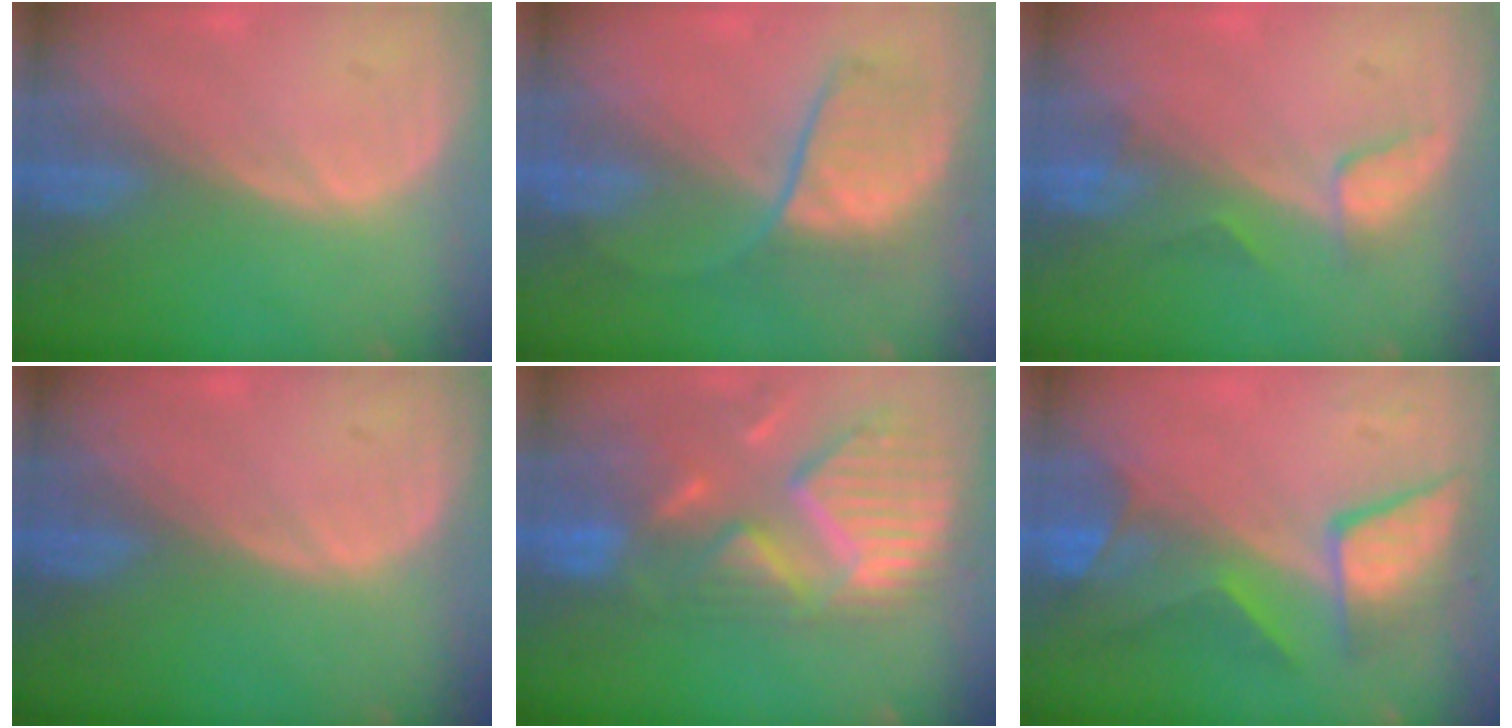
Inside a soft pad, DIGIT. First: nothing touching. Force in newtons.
{"total": 7.2, "press": 7.2, "slide": 0.3}
{"total": 2.8, "press": 2.7, "slide": 0.4}
{"total": 0.0}
{"total": 12.9, "press": 10.9, "slide": 7.0}
{"total": 7.8, "press": 7.8, "slide": 0.4}